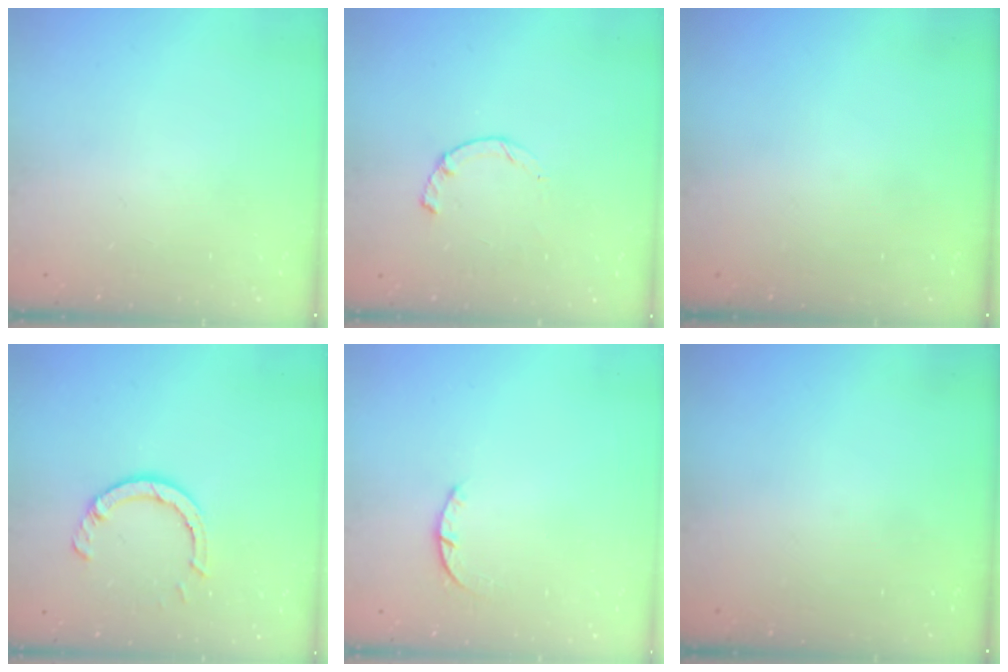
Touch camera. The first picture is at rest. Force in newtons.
{"total": 2.3, "press": 2.3, "slide": 0.4}
{"total": 0.0}
{"total": 5.7, "press": 5.6, "slide": 0.7}
{"total": 1.2, "press": 1.2, "slide": 0.3}
{"total": 0.0}